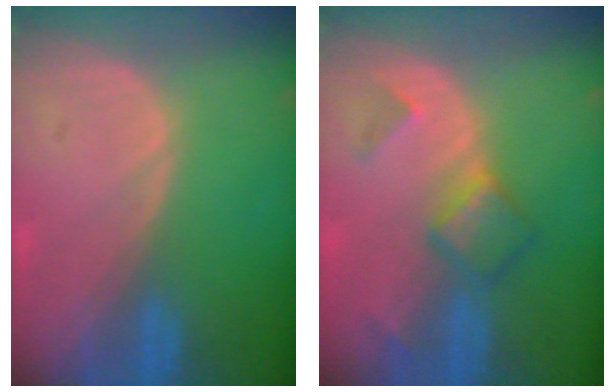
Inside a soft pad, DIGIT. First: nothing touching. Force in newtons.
{"total": 4.7, "press": 4.7, "slide": 0.4}